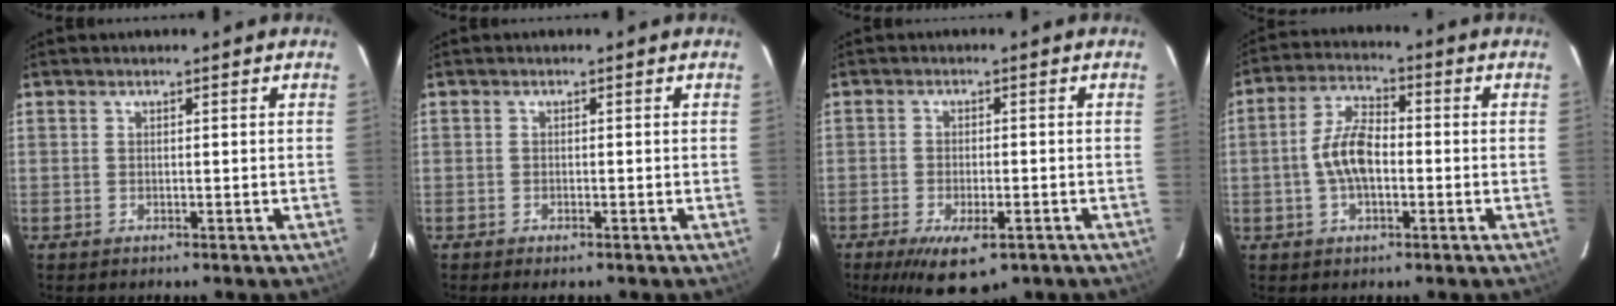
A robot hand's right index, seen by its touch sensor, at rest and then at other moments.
{"total": 1.0, "force": [-0.8, 0.2, 0.5], "torque": [-0.010, -0.003, -0.014]}
{"total": 9.4, "force": [-5.9, 3.5, 6.5], "torque": [-0.134, -0.027, -0.090]}
{"total": 7.6, "force": [-1.2, 3.9, 6.4], "torque": [-0.128, 0.016, -0.021]}